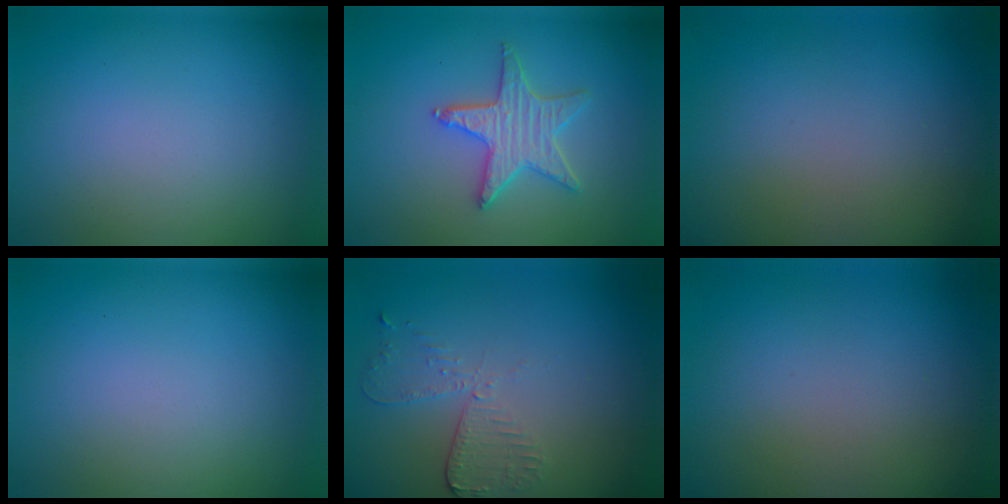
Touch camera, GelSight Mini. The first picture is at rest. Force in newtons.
{"total": 3.4, "press": 3.2, "slide": 1.0}
{"total": 0.0}
{"total": 0.0}
{"total": 2.7, "press": 2.4, "slide": 1.2}
{"total": 0.0}